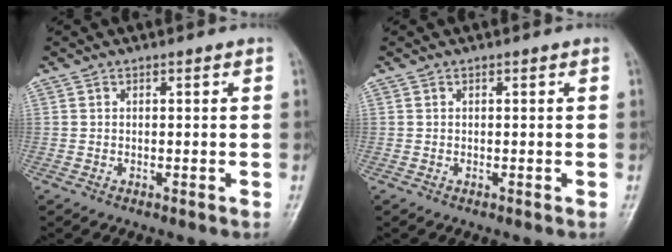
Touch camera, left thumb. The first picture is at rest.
{"total": 0.0}